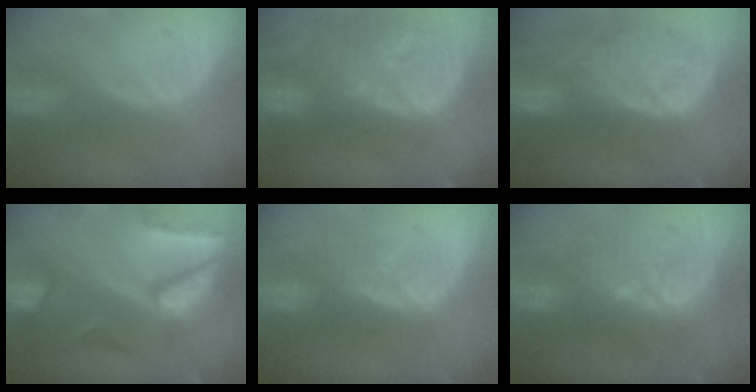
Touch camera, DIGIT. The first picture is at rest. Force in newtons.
{"total": 13.3, "press": 11.6, "slide": 6.5}
{"total": 12.1, "press": 11.0, "slide": 5.1}
{"total": 10.3, "press": 8.6, "slide": 5.6}
{"total": 5.7, "press": 5.5, "slide": 1.4}
{"total": 9.8, "press": 8.6, "slide": 4.7}